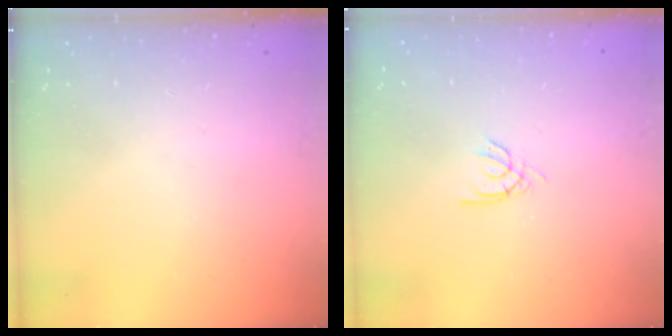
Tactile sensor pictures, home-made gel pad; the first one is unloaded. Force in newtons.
{"total": 2.2, "press": 2.2, "slide": 0.2}